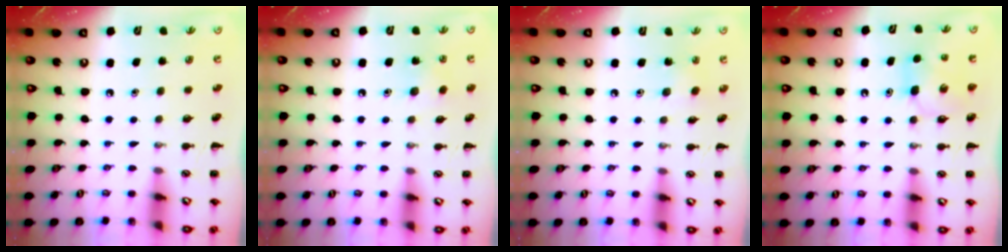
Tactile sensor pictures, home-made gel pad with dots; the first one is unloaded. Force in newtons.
{"total": 6.0, "press": 5.8, "slide": 1.4}
{"total": 2.4, "press": 2.3, "slide": 0.8}
{"total": 5.4, "press": 5.3, "slide": 1.1}